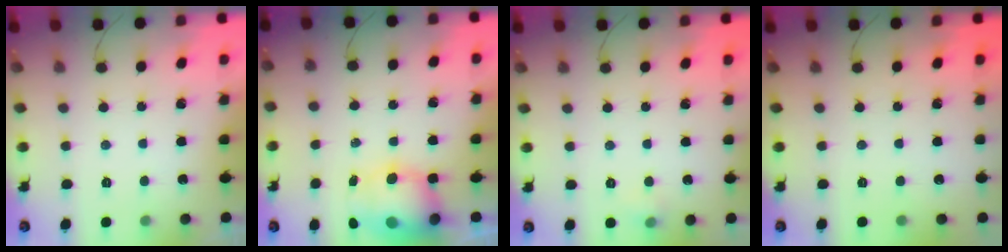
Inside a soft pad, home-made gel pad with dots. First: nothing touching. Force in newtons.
{"total": 11.0, "press": 10.9, "slide": 0.9}
{"total": 3.7, "press": 3.5, "slide": 1.0}
{"total": 0.0}